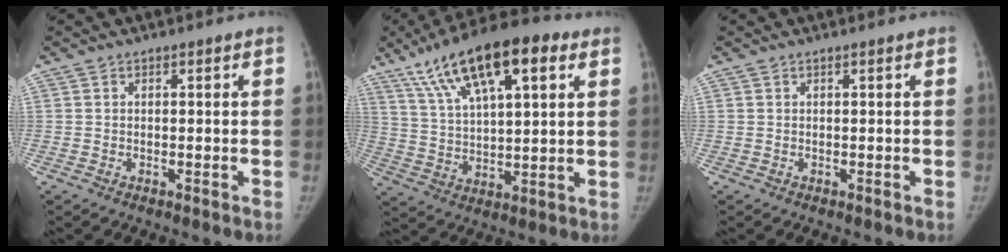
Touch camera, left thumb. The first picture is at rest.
{"total": 19.6, "force": [10.0, 7.4, 15.2], "torque": [-0.239, -0.009, 0.174]}
{"total": 0.0}